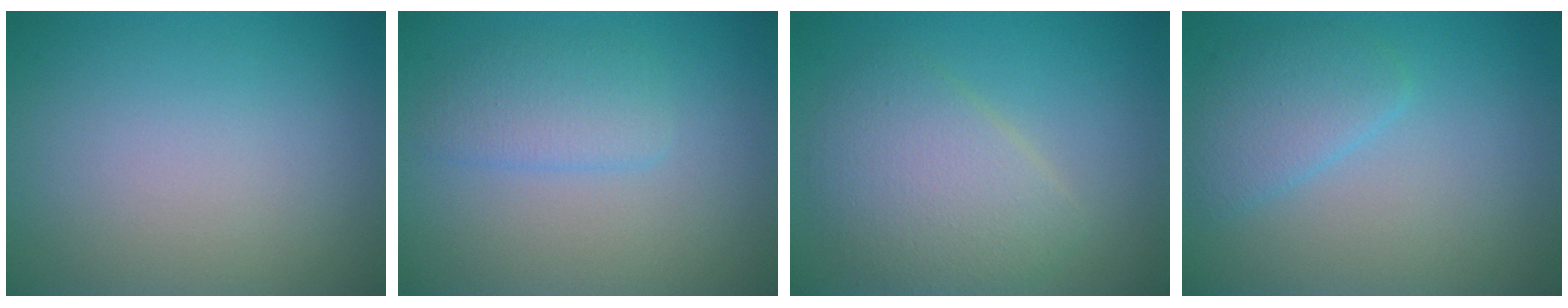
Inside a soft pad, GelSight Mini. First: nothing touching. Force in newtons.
{"total": 2.4, "press": 2.4, "slide": 0.1}
{"total": 4.8, "press": 4.8, "slide": 0.1}
{"total": 2.7, "press": 2.7, "slide": 0.2}